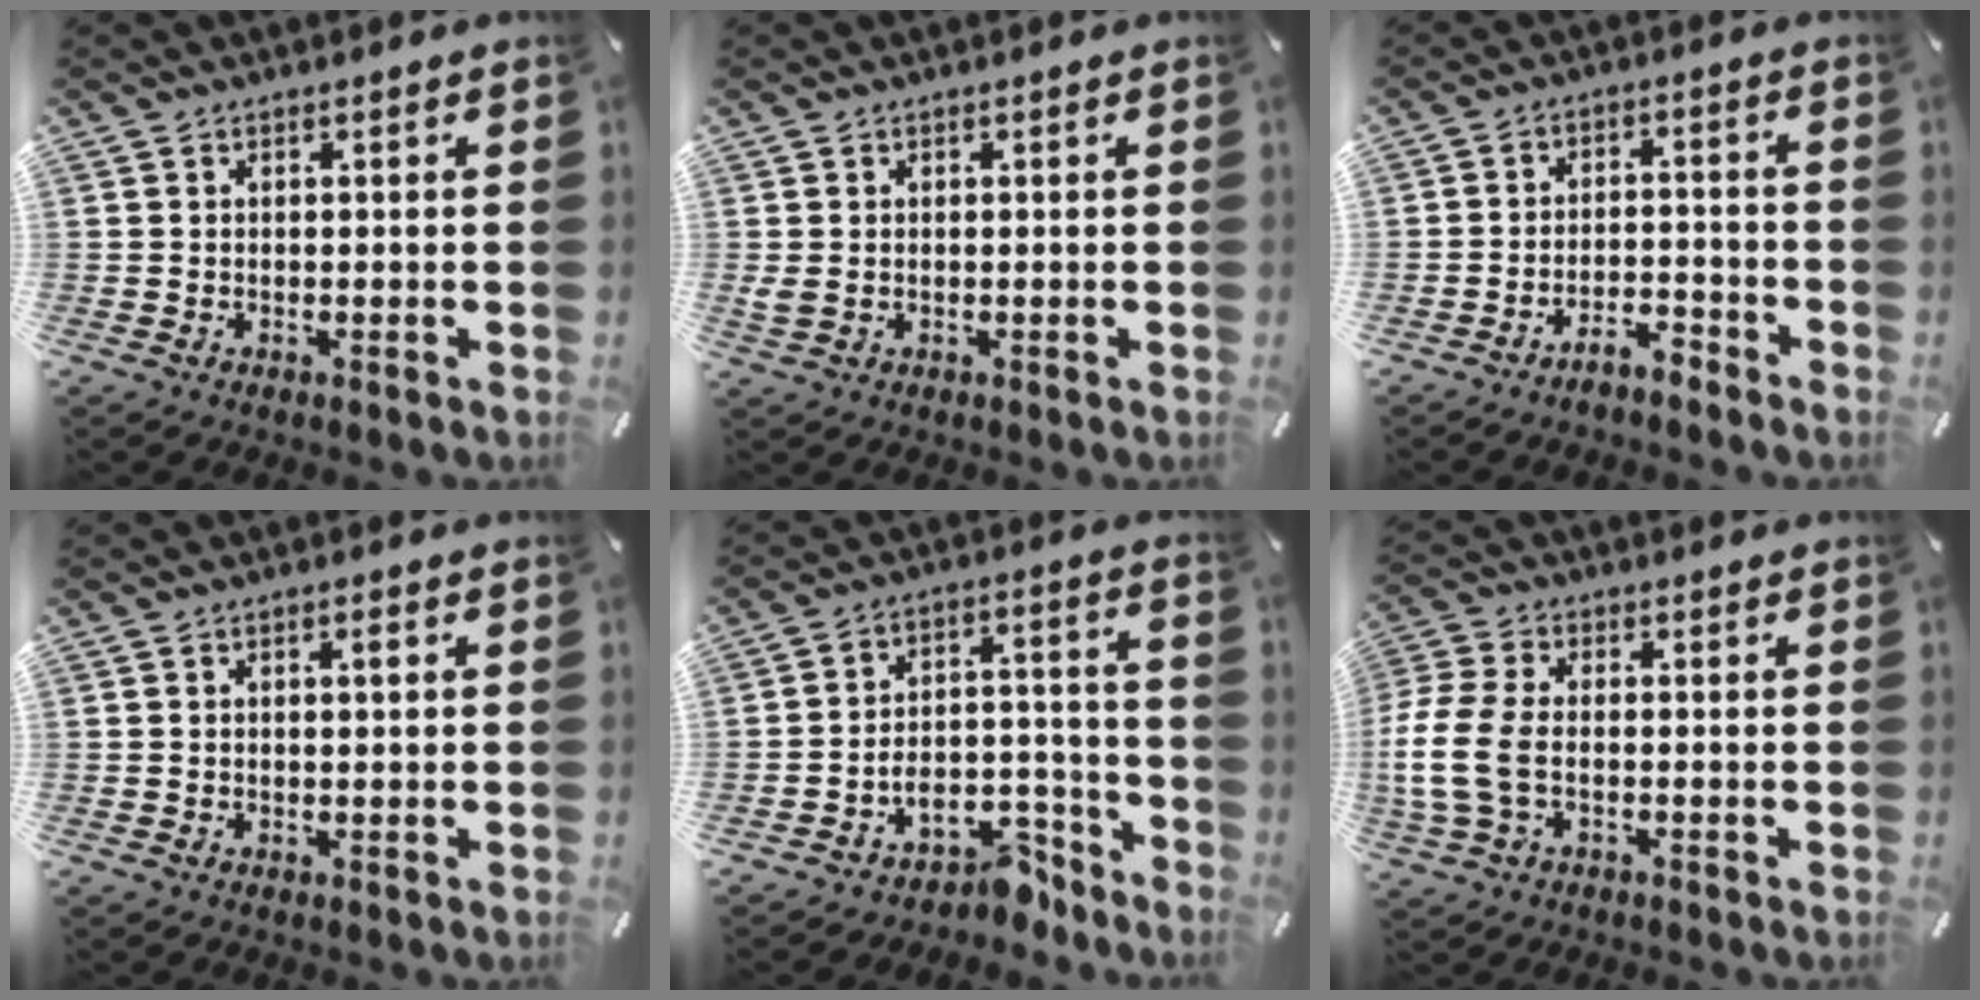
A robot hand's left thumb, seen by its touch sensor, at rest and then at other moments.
{"total": 1.4, "force": [0.1, 1.0, 0.9], "torque": [-0.019, 0.002, 0.003]}
{"total": 4.8, "force": [-4.5, 1.2, 0.9], "torque": [-0.011, 0.028, -0.086]}
{"total": 1.4, "force": [0.3, 0.5, 1.3], "torque": [-0.017, 0.000, 0.002]}
{"total": 9.2, "force": [-6.0, 6.0, 3.5], "torque": [-0.025, 0.029, -0.101]}
{"total": 9.3, "force": [-1.8, 5.5, 7.2], "torque": [-0.162, -0.002, -0.030]}